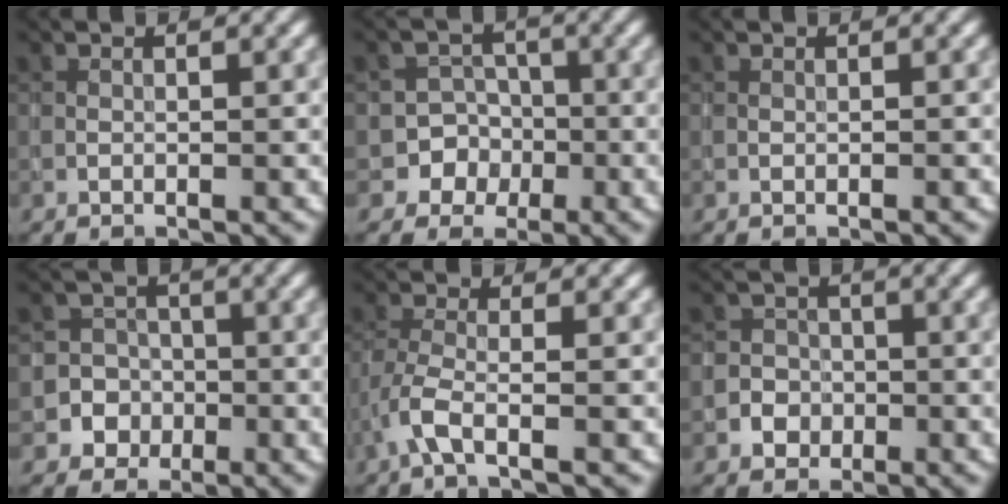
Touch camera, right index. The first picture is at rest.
{"total": 5.5, "force": [-2.2, 5.1, 0.0], "torque": [0.033, 0.004, -0.054]}
{"total": 0.0}
{"total": 4.9, "force": [-1.9, 4.5, 0.0], "torque": [0.035, 0.000, -0.050]}
{"total": 2.7, "force": [-1.6, 0.5, 2.1], "torque": [-0.048, -0.002, -0.043]}
{"total": 2.5, "force": [-0.9, 2.3, 0.3], "torque": [0.019, 0.006, -0.026]}